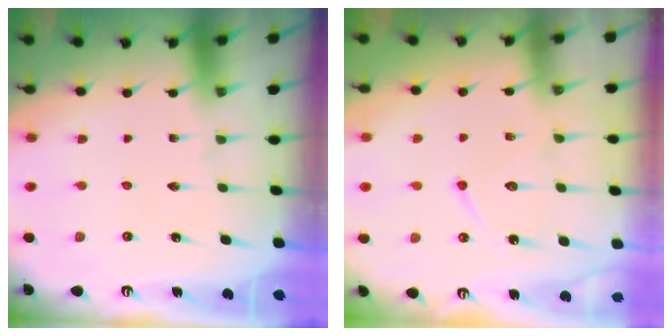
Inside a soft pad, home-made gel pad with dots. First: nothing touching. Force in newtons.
{"total": 9.8, "press": 9.7, "slide": 0.8}